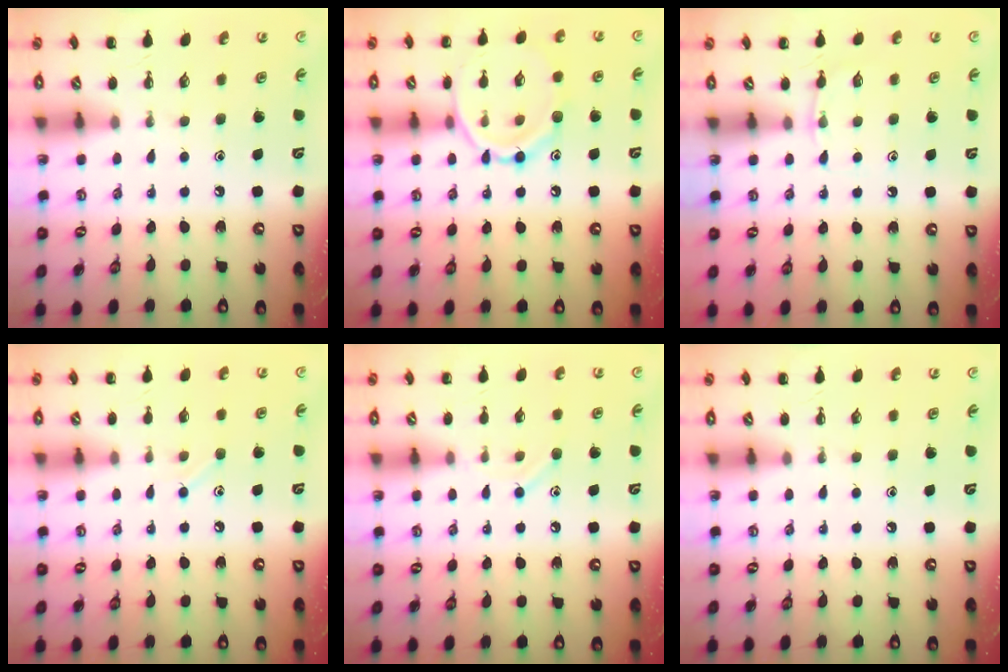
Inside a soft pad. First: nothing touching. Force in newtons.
{"total": 11.7, "press": 11.7, "slide": 0.5}
{"total": 4.0, "press": 3.8, "slide": 1.3}
{"total": 5.0, "press": 4.8, "slide": 1.4}
{"total": 7.8, "press": 7.4, "slide": 2.4}
{"total": 0.0}